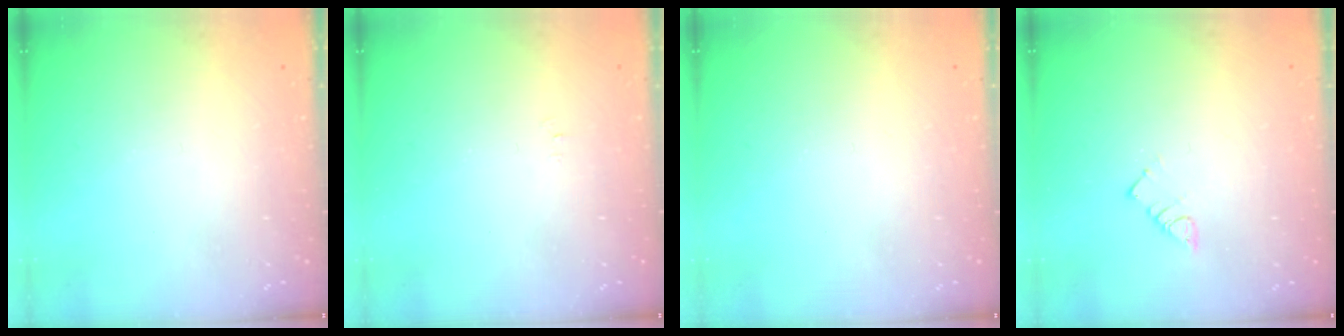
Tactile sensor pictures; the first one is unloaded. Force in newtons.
{"total": 2.5, "press": 2.5, "slide": 0.3}
{"total": 1.8, "press": 1.8, "slide": 0.4}
{"total": 2.9, "press": 2.9, "slide": 0.5}